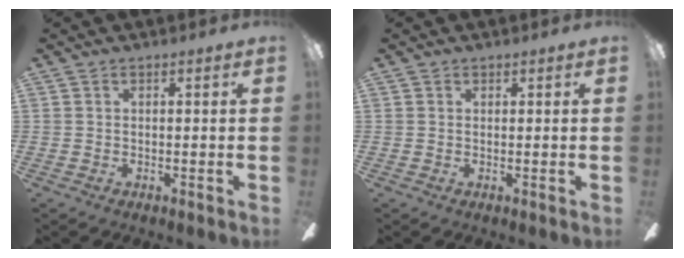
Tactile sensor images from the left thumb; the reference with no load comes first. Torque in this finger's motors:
{"motor_torque": [0.06, -0.02, 0.30, -0.03, 0.02]}